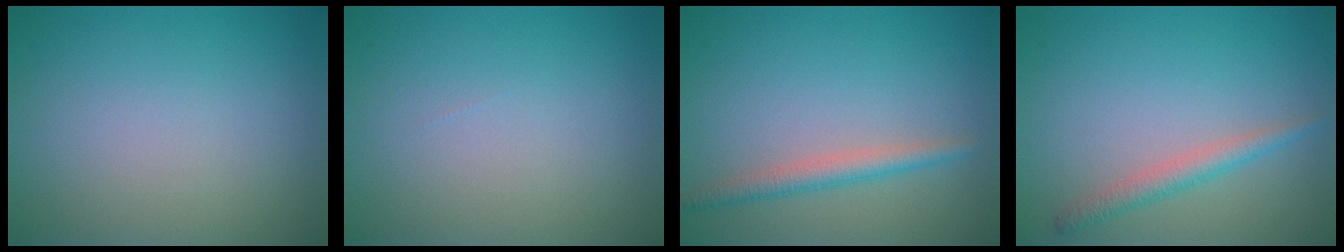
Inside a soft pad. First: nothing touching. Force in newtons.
{"total": 0.0}
{"total": 2.3, "press": 2.3, "slide": 0.1}
{"total": 2.0, "press": 2.0, "slide": 0.0}